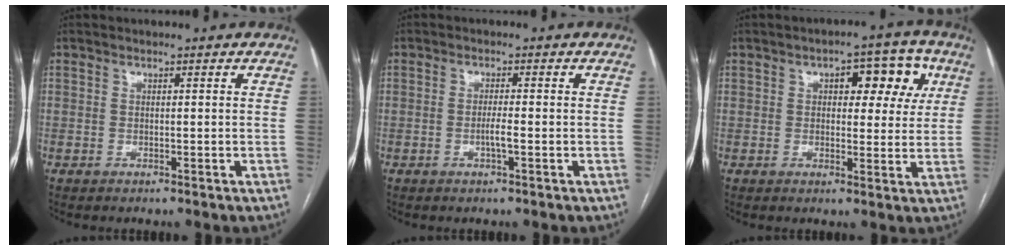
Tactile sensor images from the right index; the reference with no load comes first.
{"total": 2.1, "force": [-0.7, -0.1, 2.0], "torque": [-0.041, -0.001, -0.013]}
{"total": 7.9, "force": [2.9, 3.9, 6.2], "torque": [-0.065, 0.026, 0.033]}